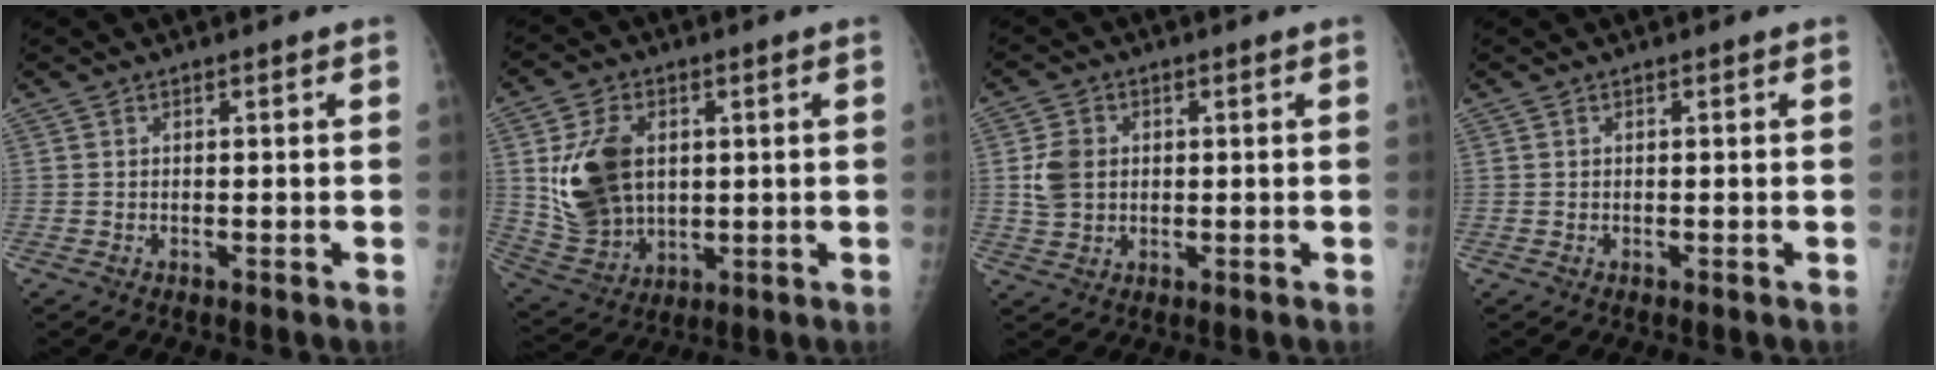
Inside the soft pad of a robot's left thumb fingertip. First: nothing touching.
{"total": 14.6, "force": [2.3, 10.5, 9.8], "torque": [-0.153, -0.014, 0.058]}
{"total": 5.7, "force": [0.6, 4.7, 3.1], "torque": [-0.049, 0.002, 0.013]}
{"total": 0.0}